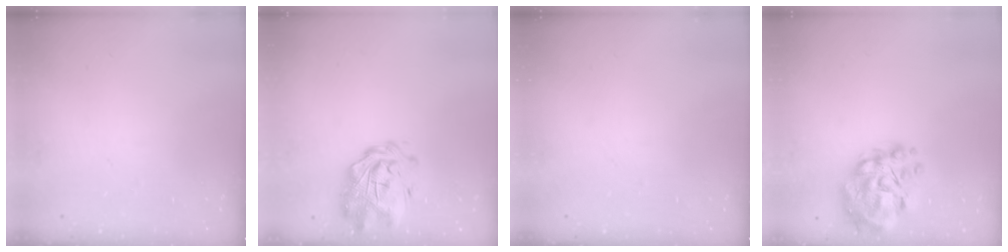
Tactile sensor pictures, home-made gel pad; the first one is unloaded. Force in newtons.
{"total": 2.9, "press": 2.6, "slide": 1.4}
{"total": 0.0}
{"total": 17.0, "press": 16.2, "slide": 5.2}